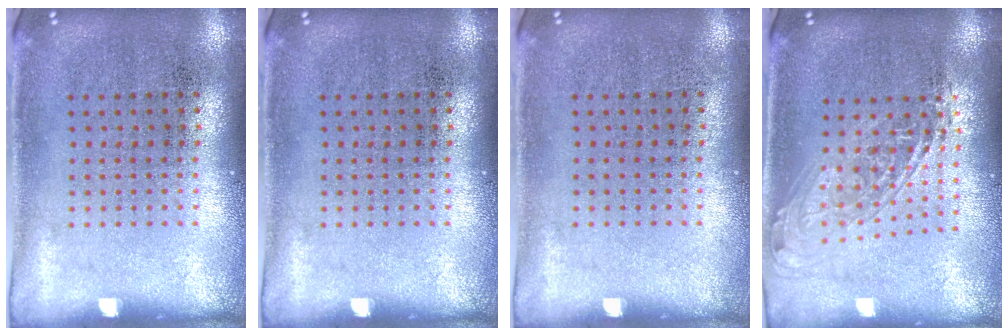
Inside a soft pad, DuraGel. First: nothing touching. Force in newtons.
{"total": 0.0}
{"total": 0.0}
{"total": 1.7, "press": 1.3, "slide": 1.0}